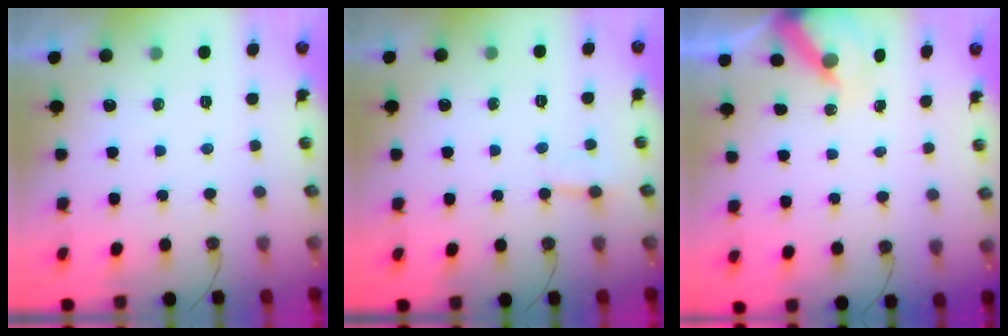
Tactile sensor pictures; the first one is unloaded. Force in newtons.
{"total": 2.8, "press": 2.8, "slide": 0.3}
{"total": 6.1, "press": 6.1, "slide": 0.6}